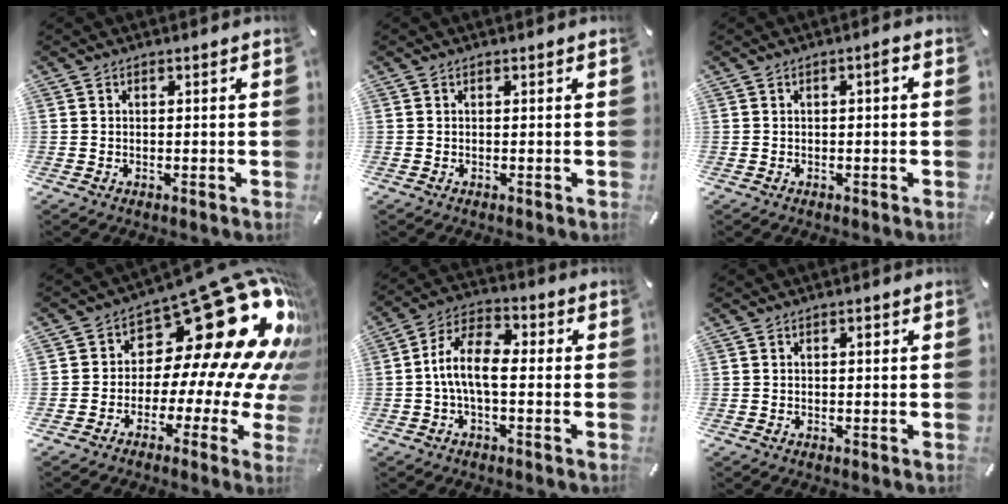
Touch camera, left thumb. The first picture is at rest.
{"total": 0.0}
{"total": 1.9, "force": [-0.4, 0.7, 1.8], "torque": [-0.033, 0.007, -0.009]}
{"total": 27.3, "force": [12.6, 12.9, 20.4], "torque": [-0.269, -0.127, 0.238]}
{"total": 10.1, "force": [-1.2, 4.9, 8.7], "torque": [-0.184, 0.005, -0.025]}
{"total": 0.8, "force": [0.2, 0.4, 0.7], "torque": [-0.014, 0.003, 0.003]}